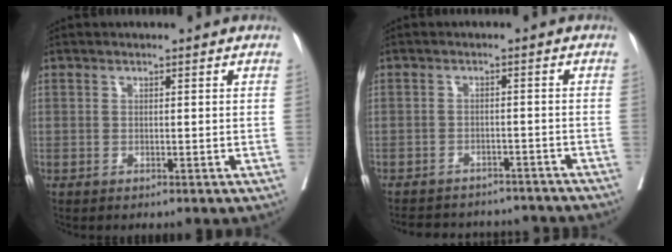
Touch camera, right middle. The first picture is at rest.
{"total": 14.0, "force": [-12.9, 4.0, 3.7], "torque": [-0.074, 0.010, -0.156]}